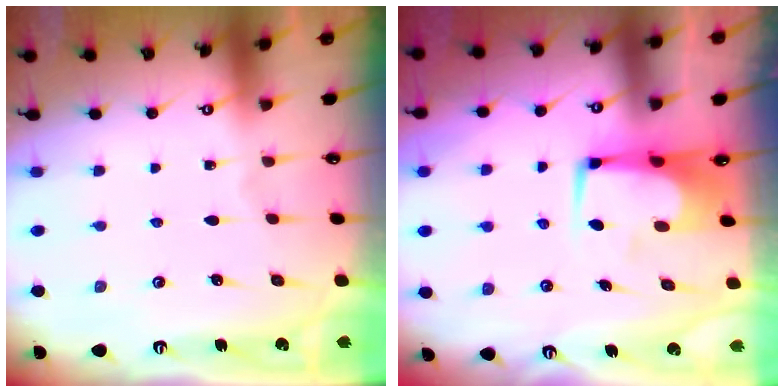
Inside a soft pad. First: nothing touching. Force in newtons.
{"total": 6.5, "press": 6.4, "slide": 0.9}